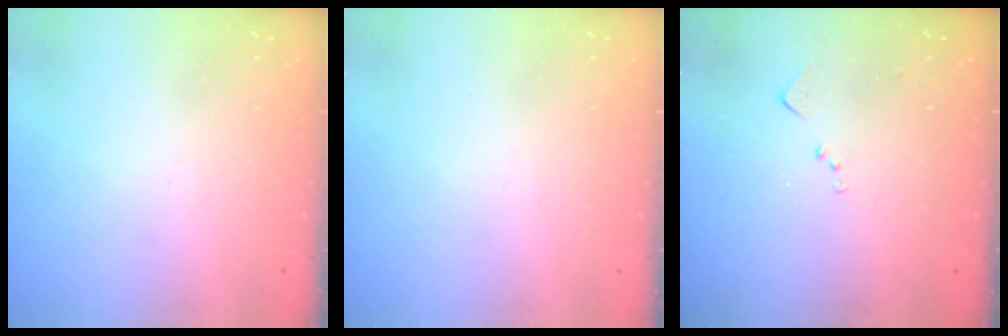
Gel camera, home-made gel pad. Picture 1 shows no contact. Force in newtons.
{"total": 0.0}
{"total": 6.3, "press": 6.3, "slide": 0.9}